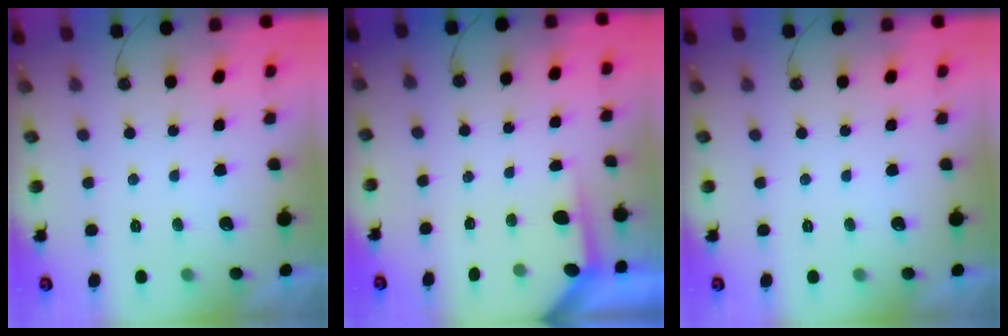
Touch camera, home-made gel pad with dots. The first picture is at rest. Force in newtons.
{"total": 3.3, "press": 3.3, "slide": 0.4}
{"total": 0.0}